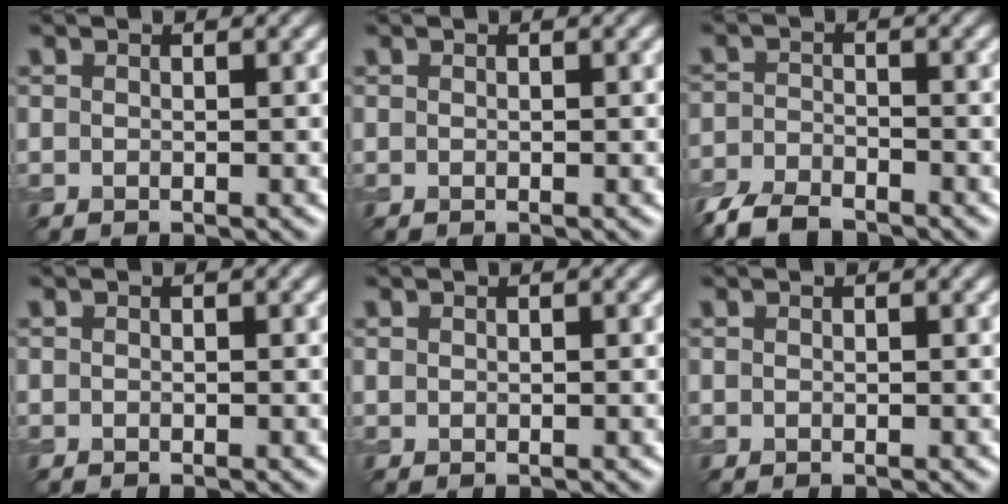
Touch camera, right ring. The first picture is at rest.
{"total": 0.0}
{"total": 5.4, "force": [-4.3, 2.1, 2.4], "torque": [-0.048, -0.012, -0.092]}
{"total": 0.0}
{"total": 0.0}
{"total": 0.0}